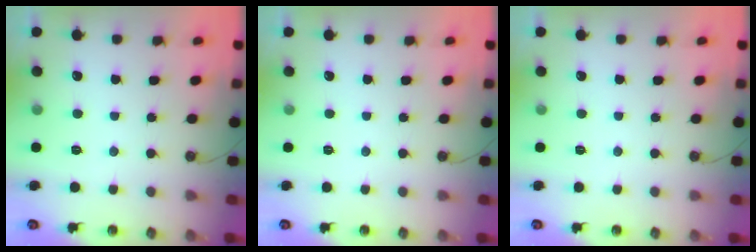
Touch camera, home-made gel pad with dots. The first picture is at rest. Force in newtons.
{"total": 0.0}
{"total": 0.0}